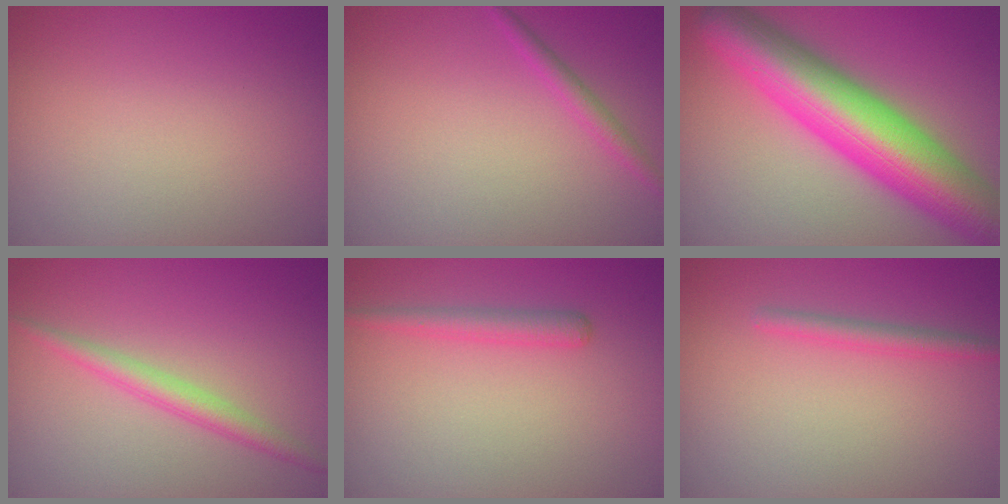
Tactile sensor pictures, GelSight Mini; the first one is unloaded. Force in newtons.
{"total": 1.4, "press": 1.4, "slide": 0.1}
{"total": 12.1, "press": 12.1, "slide": 0.3}
{"total": 2.3, "press": 2.3, "slide": 0.1}
{"total": 1.7, "press": 1.7, "slide": 0.1}
{"total": 1.6, "press": 1.6, "slide": 0.0}